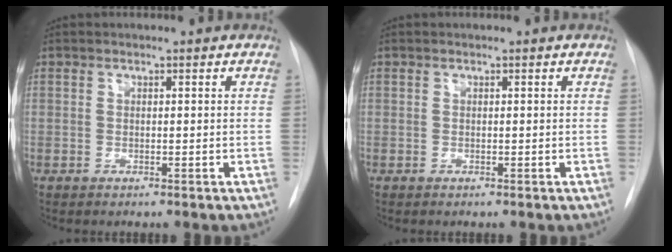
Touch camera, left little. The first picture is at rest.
{"total": 0.0}